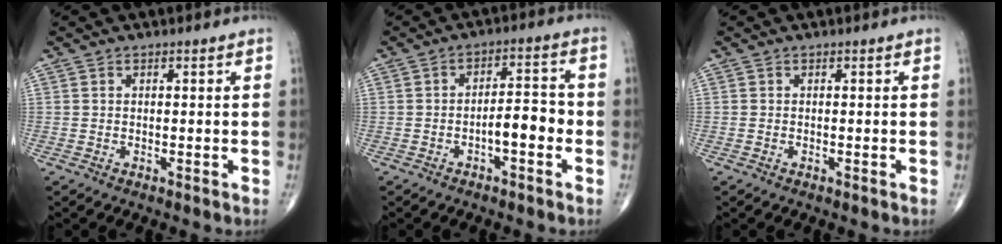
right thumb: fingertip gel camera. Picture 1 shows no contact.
{"total": 6.1, "force": [-1.9, 2.4, 5.2], "torque": [-0.068, 0.027, -0.032]}
{"total": 0.0}